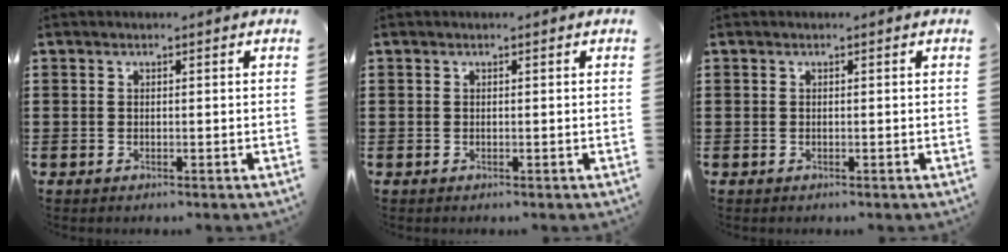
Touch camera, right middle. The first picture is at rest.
{"total": 0.0}
{"total": 0.0}